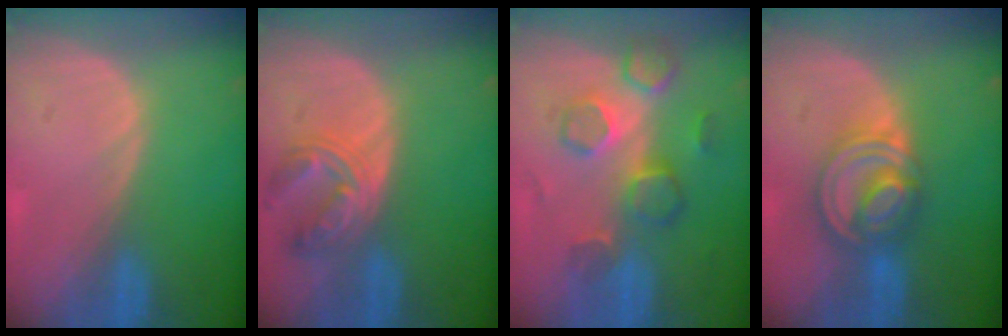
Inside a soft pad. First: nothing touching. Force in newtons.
{"total": 6.3, "press": 6.2, "slide": 1.1}
{"total": 8.8, "press": 7.6, "slide": 4.4}
{"total": 8.2, "press": 6.9, "slide": 4.4}